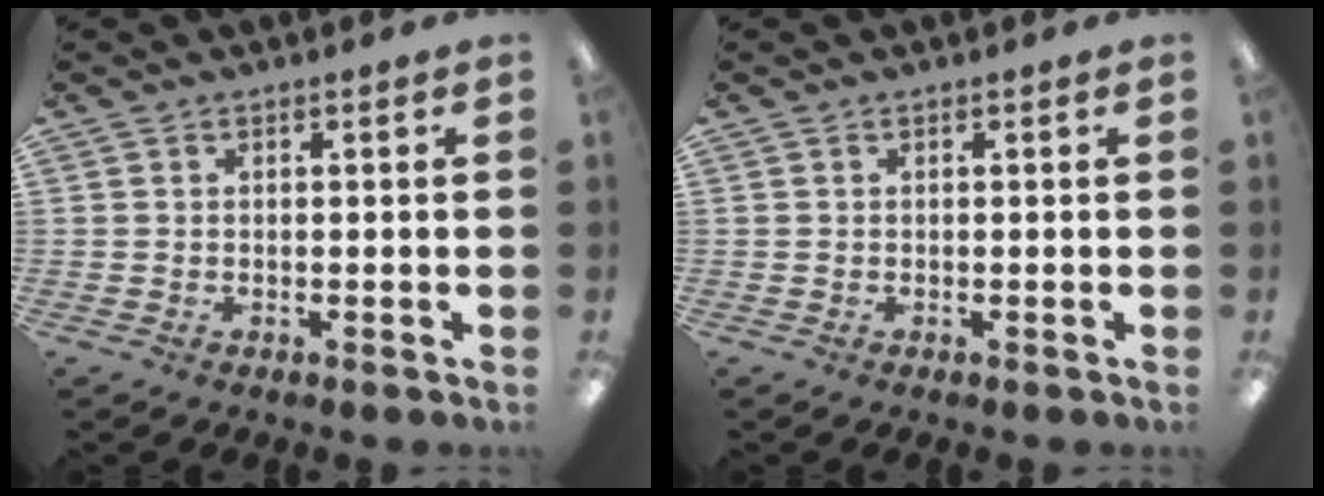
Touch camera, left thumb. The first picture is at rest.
{"total": 0.0}